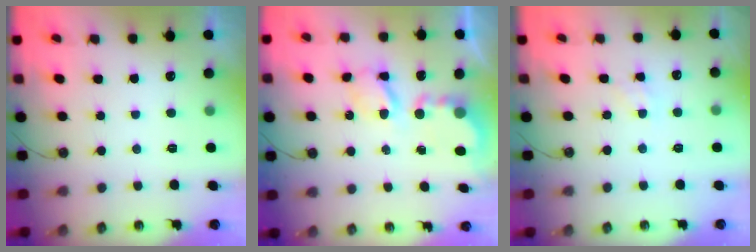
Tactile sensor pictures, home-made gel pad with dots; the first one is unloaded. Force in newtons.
{"total": 6.0, "press": 6.0, "slide": 0.4}
{"total": 1.6, "press": 1.6, "slide": 0.3}